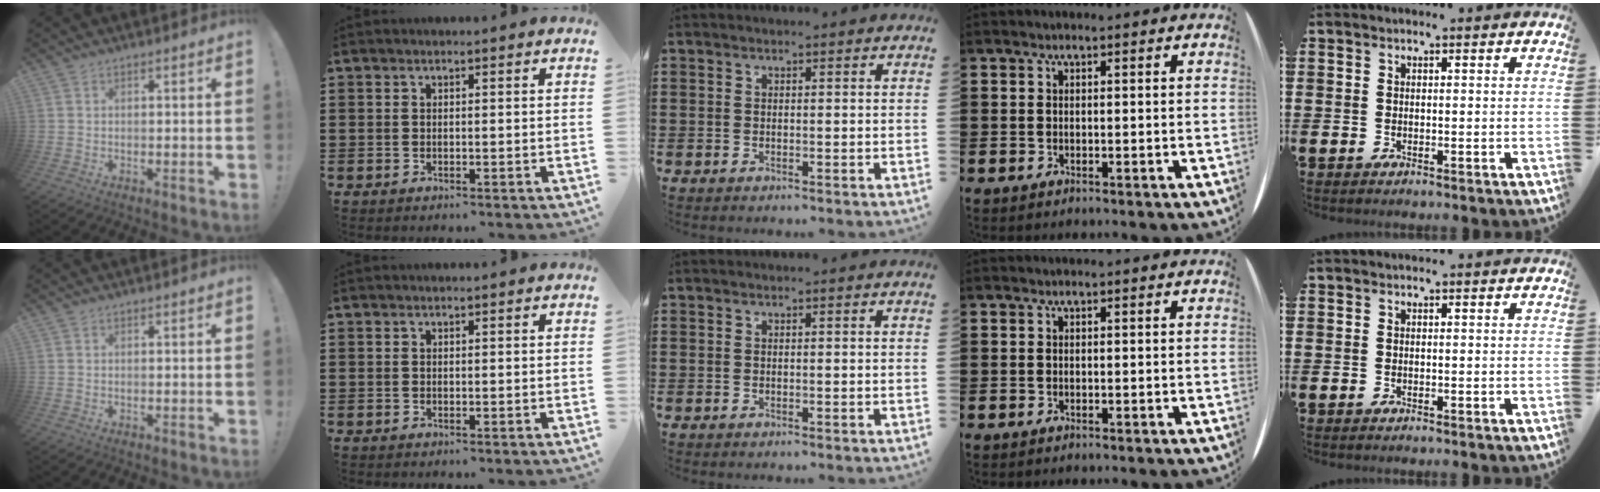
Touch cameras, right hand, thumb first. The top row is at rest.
{}